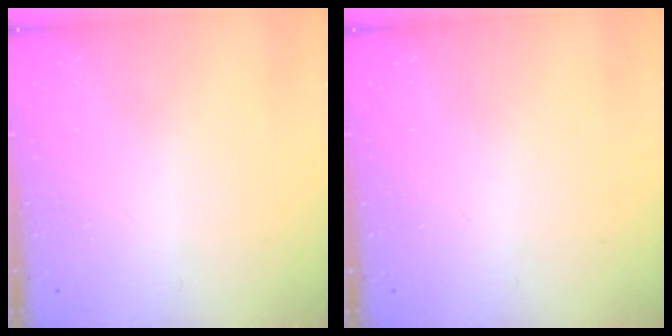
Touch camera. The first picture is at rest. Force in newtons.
{"total": 0.0}